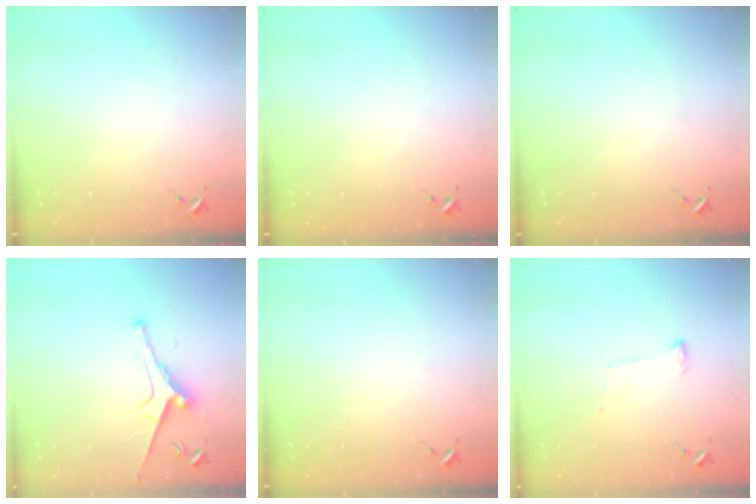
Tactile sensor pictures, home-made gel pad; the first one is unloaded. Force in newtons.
{"total": 0.0}
{"total": 0.0}
{"total": 9.2, "press": 9.1, "slide": 1.3}
{"total": 0.0}
{"total": 6.6, "press": 6.6, "slide": 0.4}